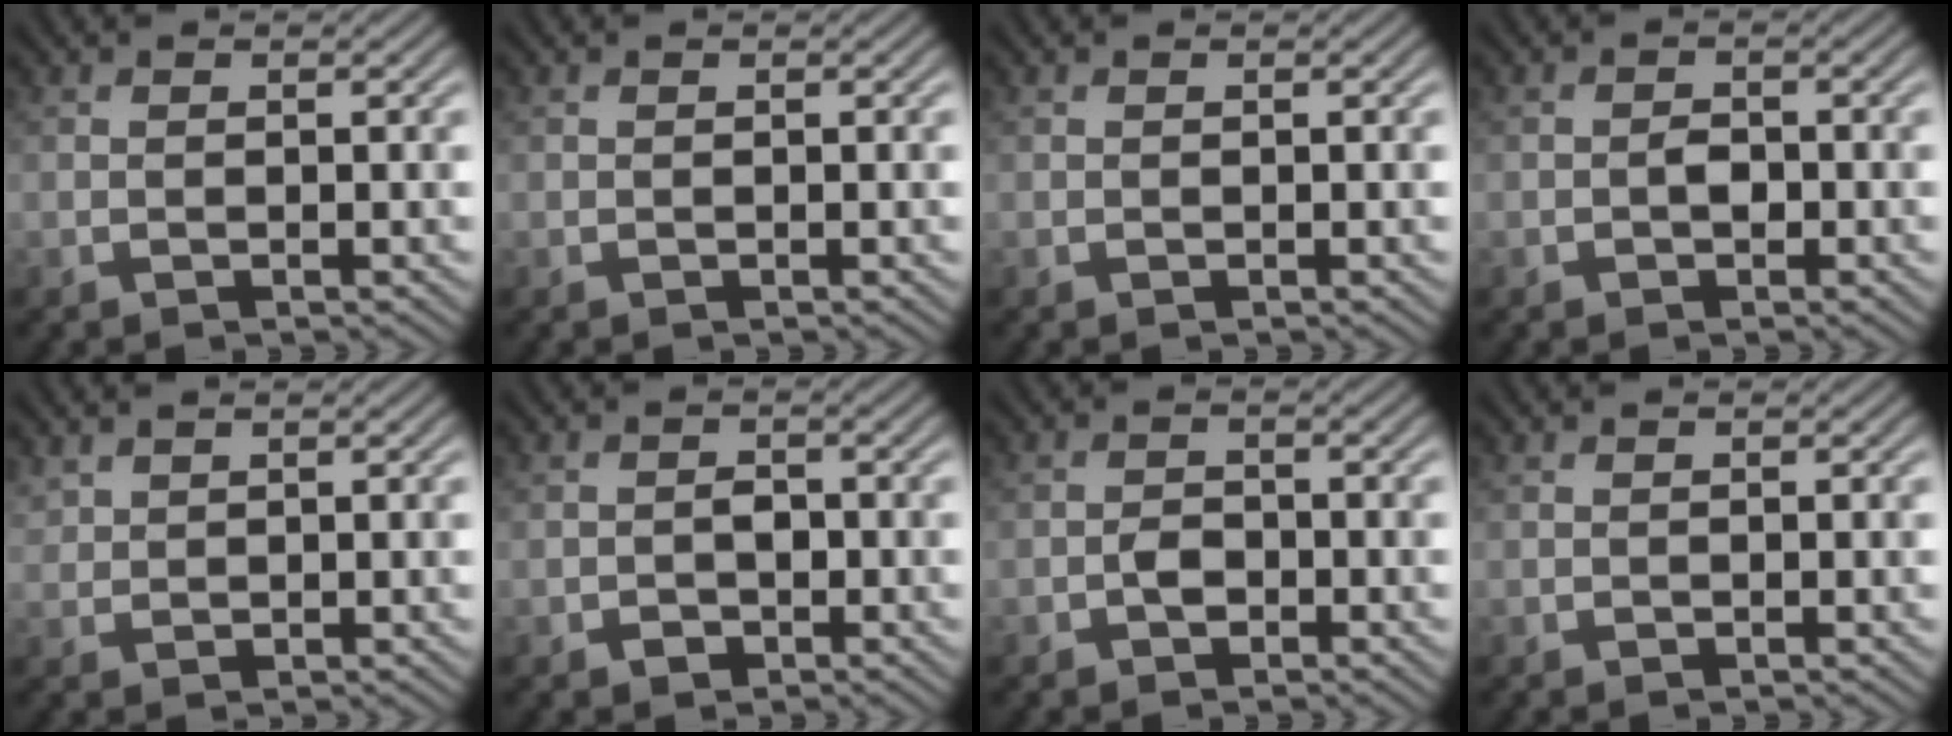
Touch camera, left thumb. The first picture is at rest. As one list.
[{"total": 0.0}, {"total": 0.0}, {"total": 1.4, "force": [-0.5, 0.9, 0.9], "torque": [-0.017, 0.003, -0.012]}, {"total": 1.7, "force": [1.4, 0.9, 0.4], "torque": [-0.014, 0.002, 0.036]}, {"total": 1.9, "force": [-0.8, 1.4, 1.0], "torque": [-0.015, -0.001, -0.016]}, {"total": 1.9, "force": [-0.9, 1.3, 1.0], "torque": [-0.019, 0.003, -0.021]}, {"total": 0.0}]